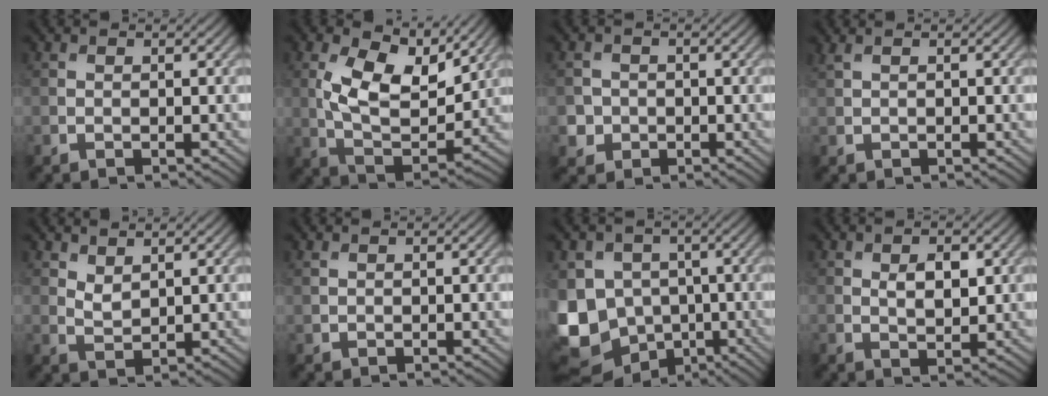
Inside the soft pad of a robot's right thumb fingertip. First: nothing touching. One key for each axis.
{"total": 11.6, "fx": 4.1, "fy": 6.0, "fz": 9.0, "tx": -0.177, "ty": -0.007, "tz": 0.074}
{"total": 2.4, "fx": -0.7, "fy": 2.3, "fz": 0.5, "tx": -0.007, "ty": -0.006, "tz": -0.015}
{"total": 1.1, "fx": 0.8, "fy": 0.2, "fz": 0.7, "tx": -0.023, "ty": 0.006, "tz": 0.017}
{"total": 2.1, "fx": 1.5, "fy": 0.9, "fz": 1.2, "tx": -0.030, "ty": -0.004, "tz": 0.036}
{"total": 0.6, "fx": 0.5, "fy": 0.3, "fz": 0.3, "tx": -0.012, "ty": 0.000, "tz": 0.014}
{"total": 14.8, "fx": -4.3, "fy": 12.3, "fz": 7.1, "tx": -0.194, "ty": -0.025, "tz": -0.091}
{"total": 3.5, "fx": 0.9, "fy": 1.8, "fz": 2.8, "tx": -0.055, "ty": -0.004, "tz": 0.020}